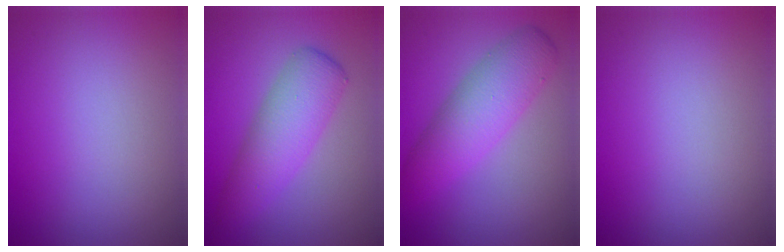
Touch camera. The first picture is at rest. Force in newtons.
{"total": 5.0, "press": 5.0, "slide": 0.2}
{"total": 5.4, "press": 5.4, "slide": 0.1}
{"total": 0.0}